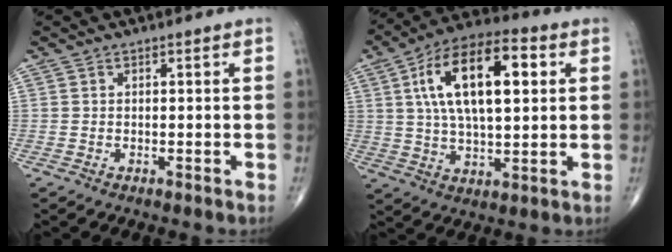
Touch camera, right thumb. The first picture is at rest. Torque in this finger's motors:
{"motor_torque": [-0.70, 1.97, 1.25, 0.04, 0.58]}